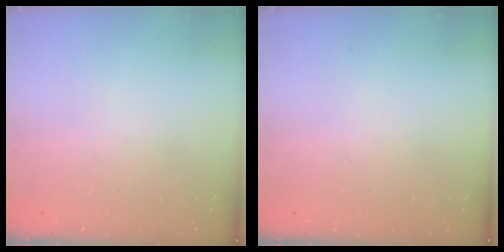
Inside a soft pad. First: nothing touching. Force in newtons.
{"total": 0.0}